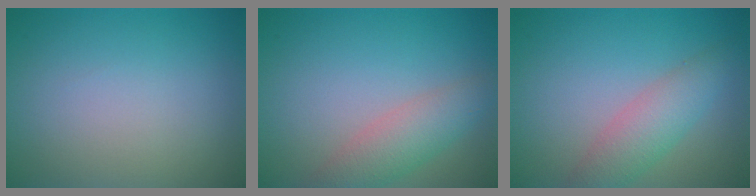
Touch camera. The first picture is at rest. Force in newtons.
{"total": 3.8, "press": 3.8, "slide": 0.1}
{"total": 3.8, "press": 3.8, "slide": 0.1}